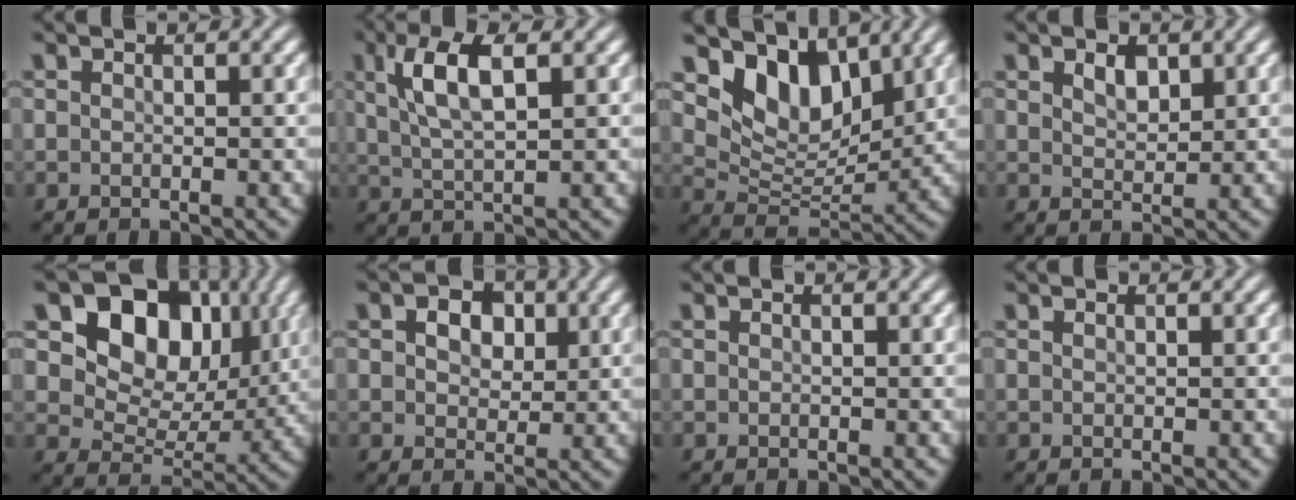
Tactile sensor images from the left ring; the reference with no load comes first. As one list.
[{"total": 5.2, "force": [1.9, 1.7, 4.6], "torque": [-0.094, 0.004, 0.035]}, {"total": 7.4, "force": [4.7, 4.0, 4.0], "torque": [-0.073, -0.010, 0.079]}, {"total": 1.8, "force": [1.0, 0.9, 1.1], "torque": [-0.020, 0.000, 0.021]}, {"total": 11.4, "force": [4.6, 8.0, 6.7], "torque": [-0.113, 0.014, 0.069]}, {"total": 3.8, "force": [1.5, 2.7, 2.3], "torque": [-0.038, 0.003, 0.011]}, {"total": 0.0}, {"total": 0.0}]